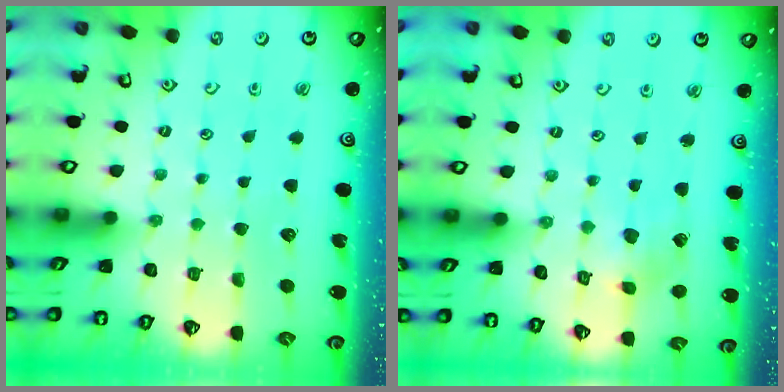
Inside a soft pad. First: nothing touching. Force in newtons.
{"total": 3.4, "press": 3.4, "slide": 0.4}